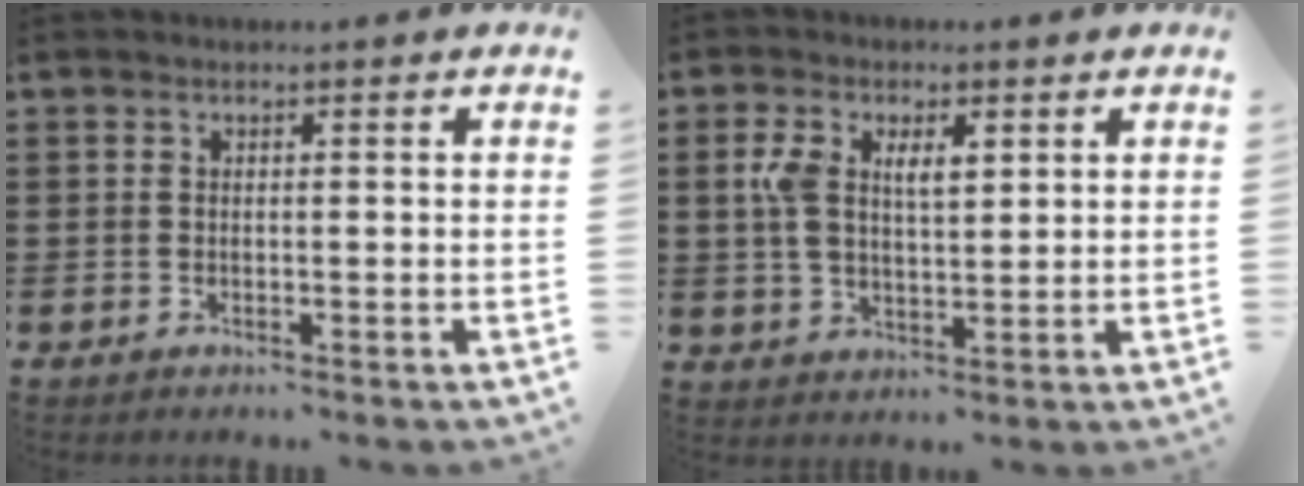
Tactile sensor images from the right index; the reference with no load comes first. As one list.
[{"total": 5.3, "force": [1.7, 2.8, 4.1], "torque": [-0.091, 0.010, 0.029]}]